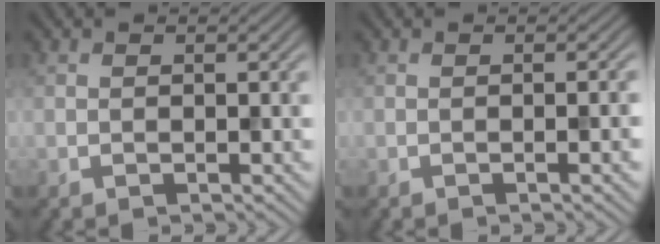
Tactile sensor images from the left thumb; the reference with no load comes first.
{"total": 1.6, "force": [-0.3, -0.4, 1.5], "torque": [-0.018, 0.005, -0.005]}